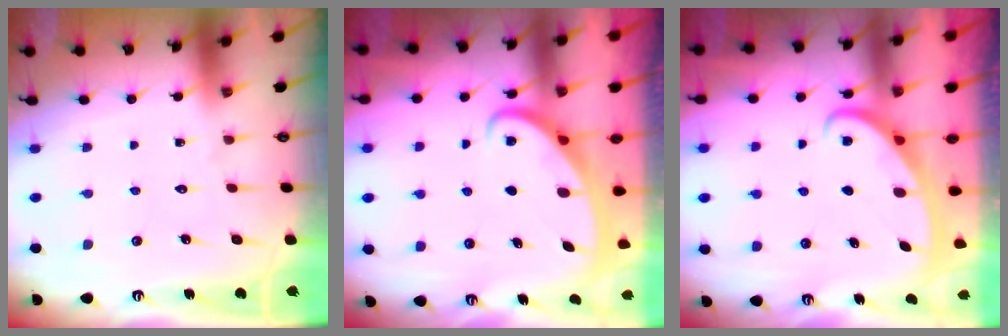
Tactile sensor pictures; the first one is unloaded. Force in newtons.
{"total": 2.5, "press": 2.5, "slide": 0.4}
{"total": 2.6, "press": 2.6, "slide": 0.5}